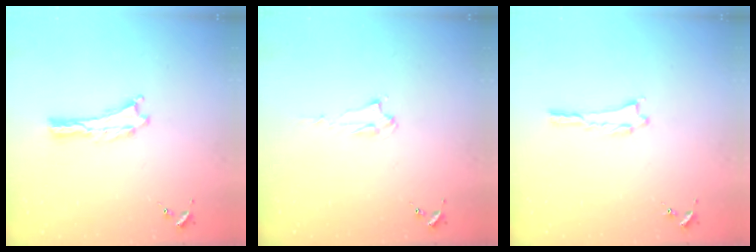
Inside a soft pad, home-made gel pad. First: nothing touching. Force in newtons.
{"total": 2.0, "press": 2.0, "slide": 0.2}
{"total": 0.0}